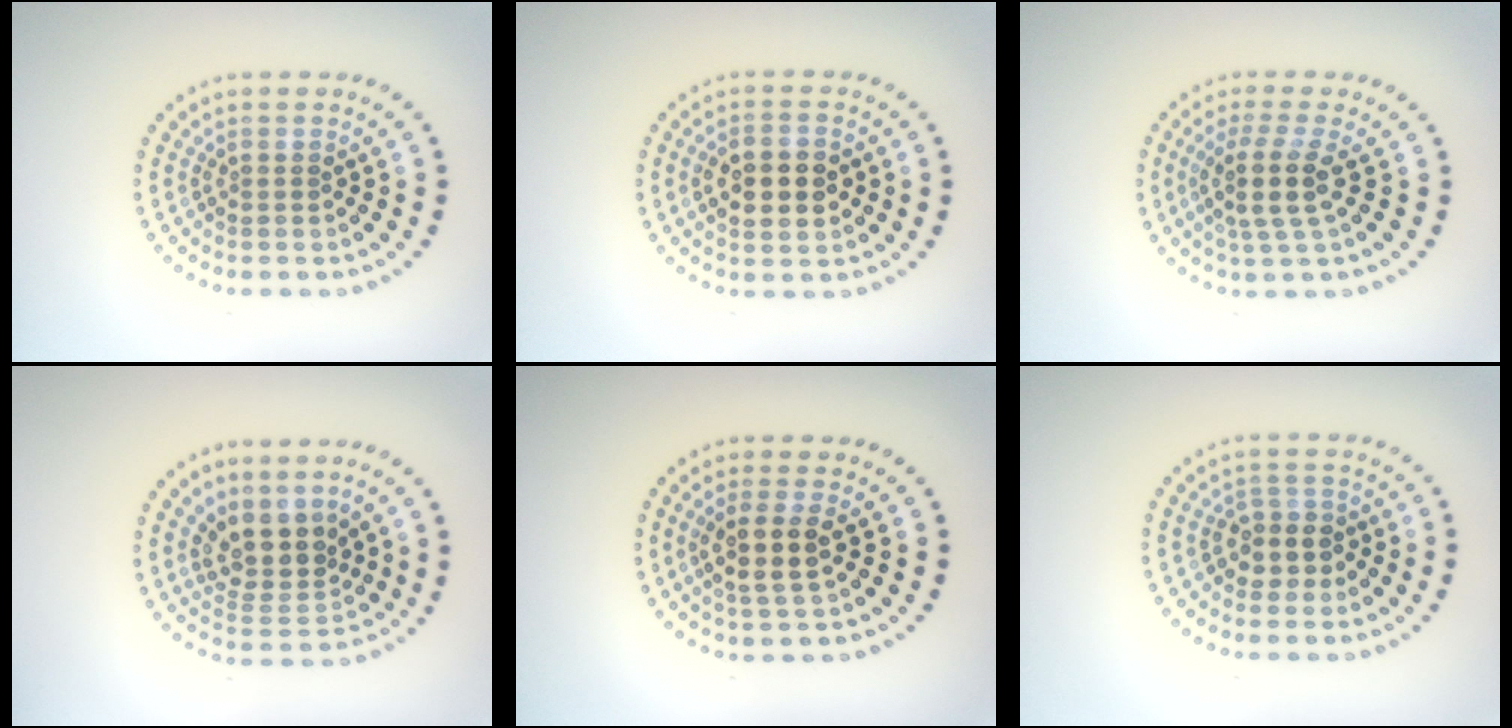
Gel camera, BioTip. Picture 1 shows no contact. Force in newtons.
{"total": 4.6, "press": 4.6, "slide": 0.2}
{"total": 3.7, "press": 2.9, "slide": 2.3}
{"total": 3.9, "press": 3.0, "slide": 2.4}
{"total": 2.9, "press": 2.5, "slide": 1.5}
{"total": 2.5, "press": 2.2, "slide": 1.0}